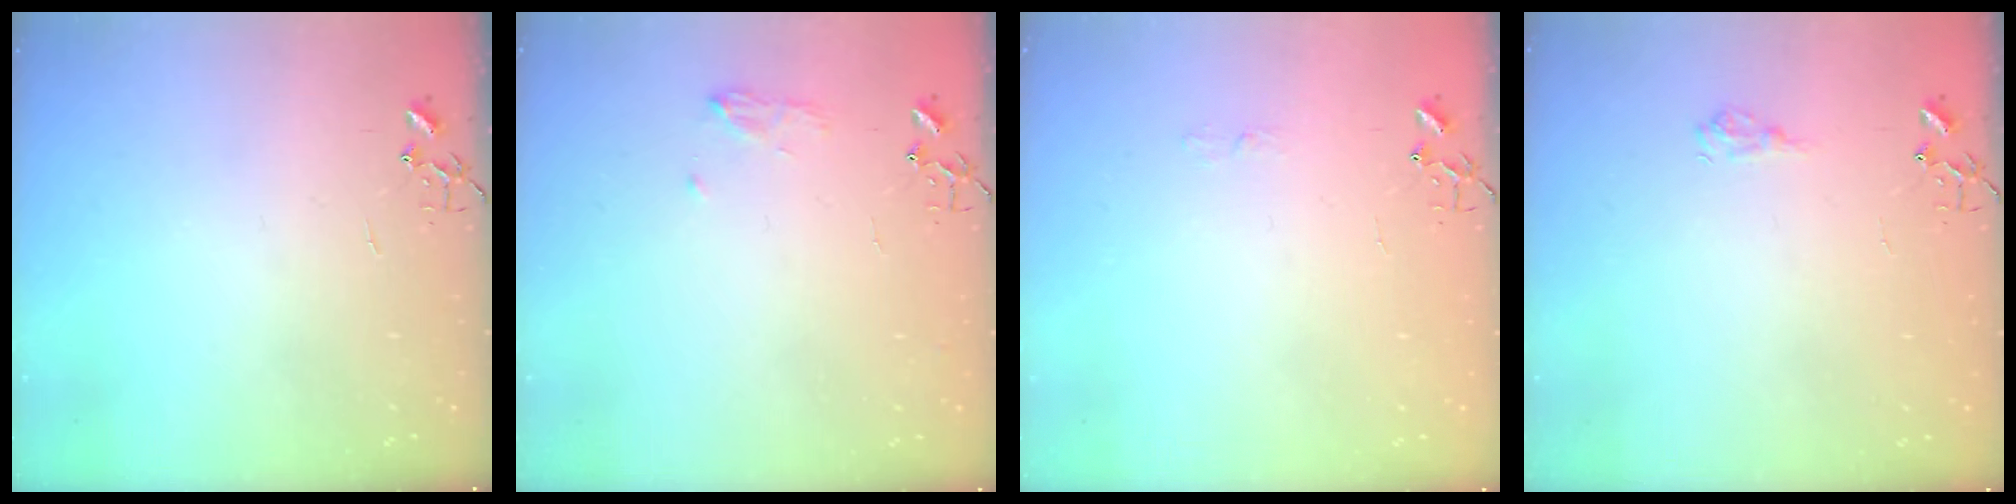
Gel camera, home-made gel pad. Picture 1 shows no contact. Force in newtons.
{"total": 8.4, "press": 8.4, "slide": 0.9}
{"total": 3.6, "press": 3.6, "slide": 0.4}
{"total": 6.6, "press": 6.5, "slide": 0.9}